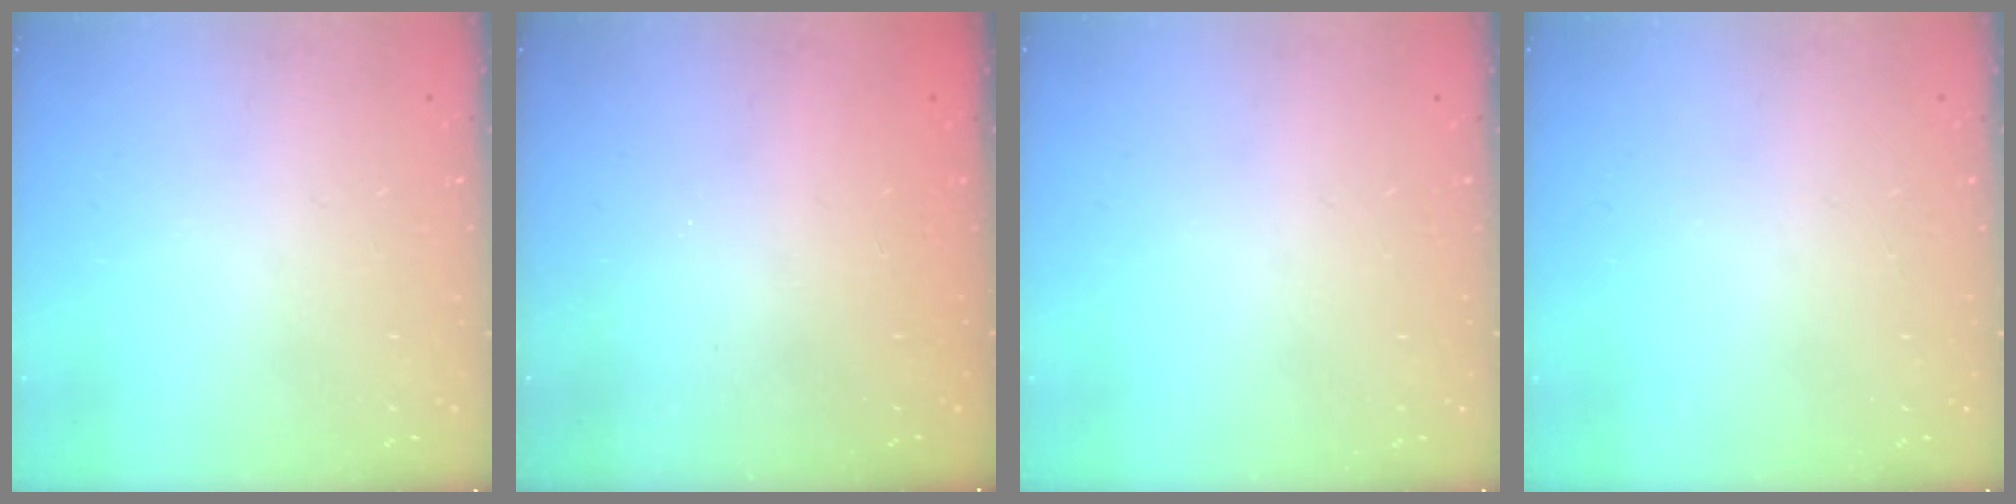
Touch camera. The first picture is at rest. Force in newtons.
{"total": 2.4, "press": 2.3, "slide": 0.7}
{"total": 0.0}
{"total": 0.0}